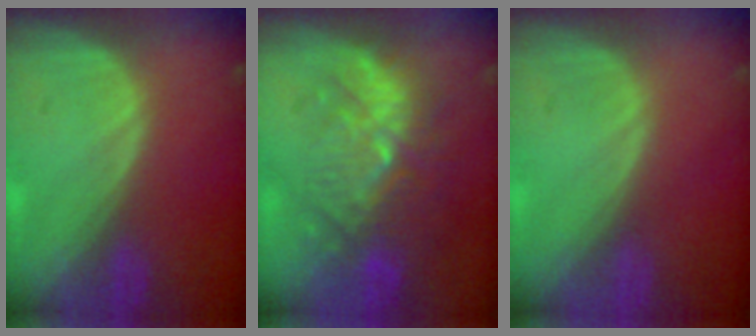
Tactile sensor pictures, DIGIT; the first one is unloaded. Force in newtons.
{"total": 10.0, "press": 9.3, "slide": 3.6}
{"total": 0.0}